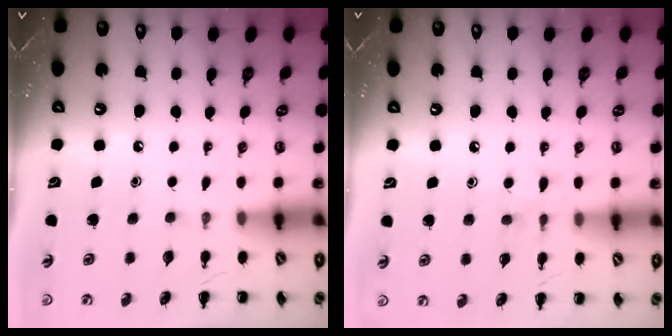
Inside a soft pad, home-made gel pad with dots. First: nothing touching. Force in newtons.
{"total": 5.6, "press": 5.4, "slide": 1.5}